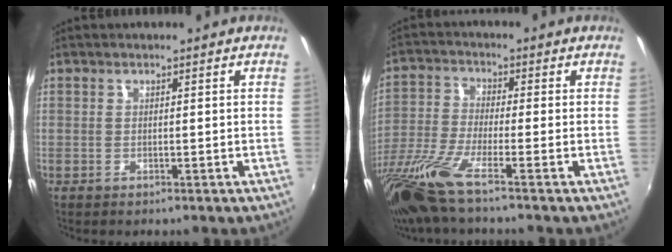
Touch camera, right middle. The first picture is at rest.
{"total": 10.9, "force": [-7.8, 0.2, 7.5], "torque": [-0.167, -0.036, -0.153]}